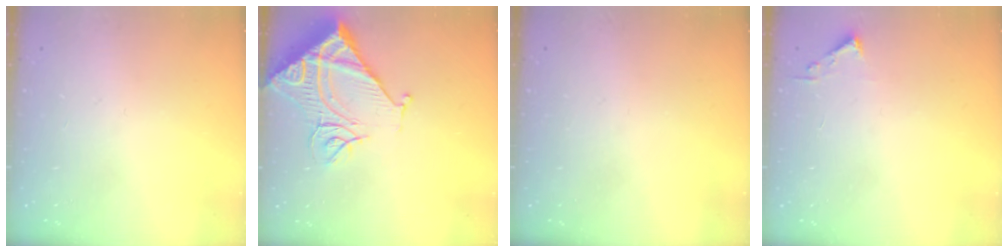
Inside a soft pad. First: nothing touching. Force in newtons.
{"total": 16.6, "press": 16.5, "slide": 1.7}
{"total": 0.0}
{"total": 2.4, "press": 2.4, "slide": 0.3}